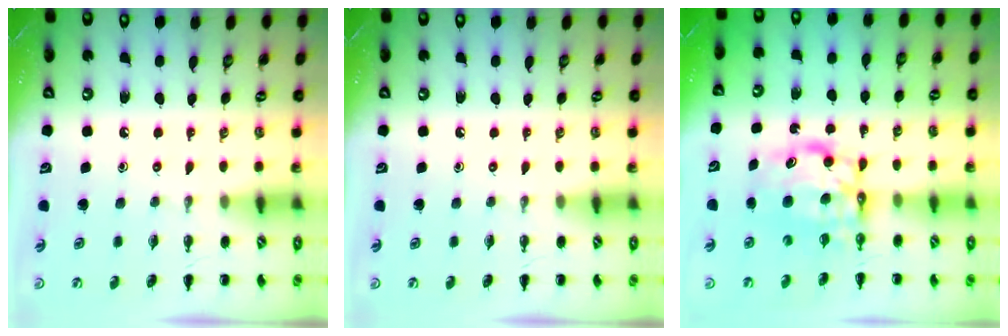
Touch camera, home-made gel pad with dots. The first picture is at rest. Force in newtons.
{"total": 0.0}
{"total": 7.9, "press": 7.7, "slide": 1.4}